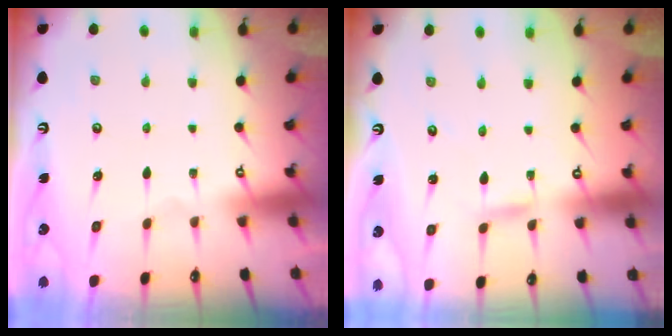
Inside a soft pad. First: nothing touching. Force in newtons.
{"total": 2.4, "press": 2.4, "slide": 0.2}